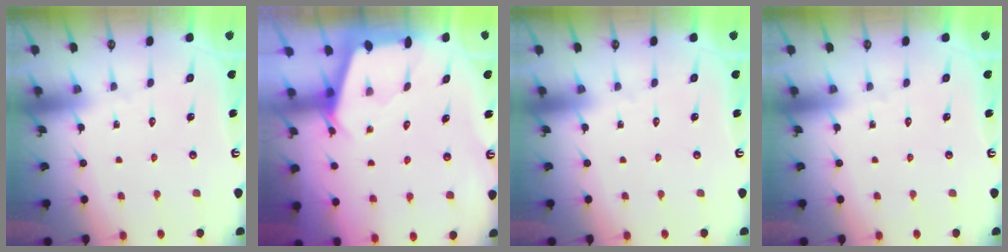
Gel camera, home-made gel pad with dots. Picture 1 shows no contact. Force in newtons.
{"total": 2.4, "press": 2.4, "slide": 0.3}
{"total": 0.0}
{"total": 0.0}